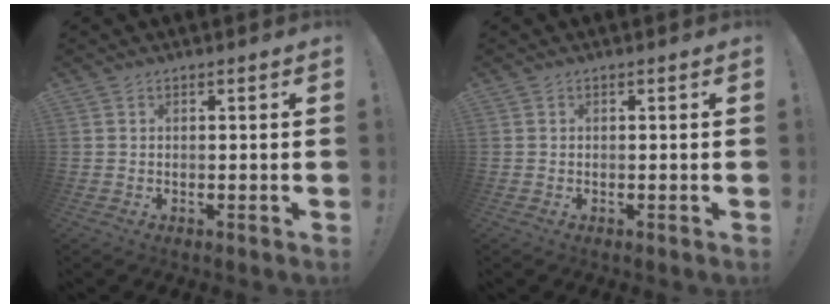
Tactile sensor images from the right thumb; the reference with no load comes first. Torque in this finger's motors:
{"motor_torque": [-0.14, -0.26, -0.07, 0.43, -0.01]}